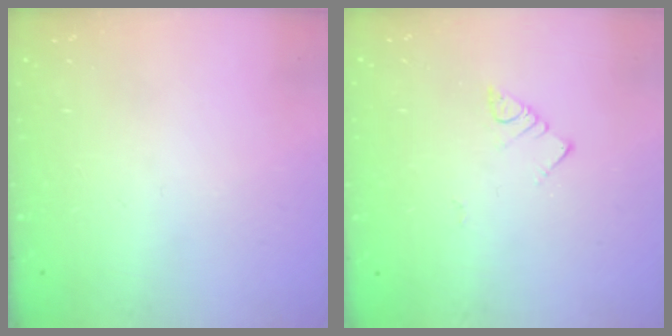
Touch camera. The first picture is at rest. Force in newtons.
{"total": 3.0, "press": 3.0, "slide": 0.2}